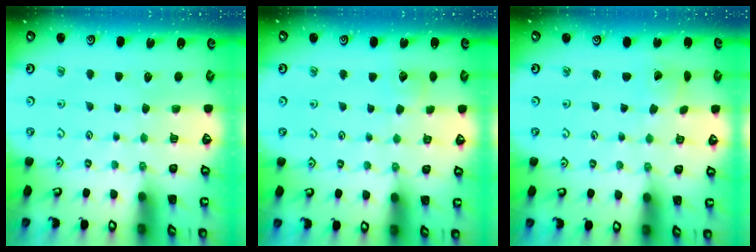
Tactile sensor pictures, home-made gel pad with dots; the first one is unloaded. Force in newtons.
{"total": 4.8, "press": 4.7, "slide": 0.4}
{"total": 2.2, "press": 2.2, "slide": 0.2}